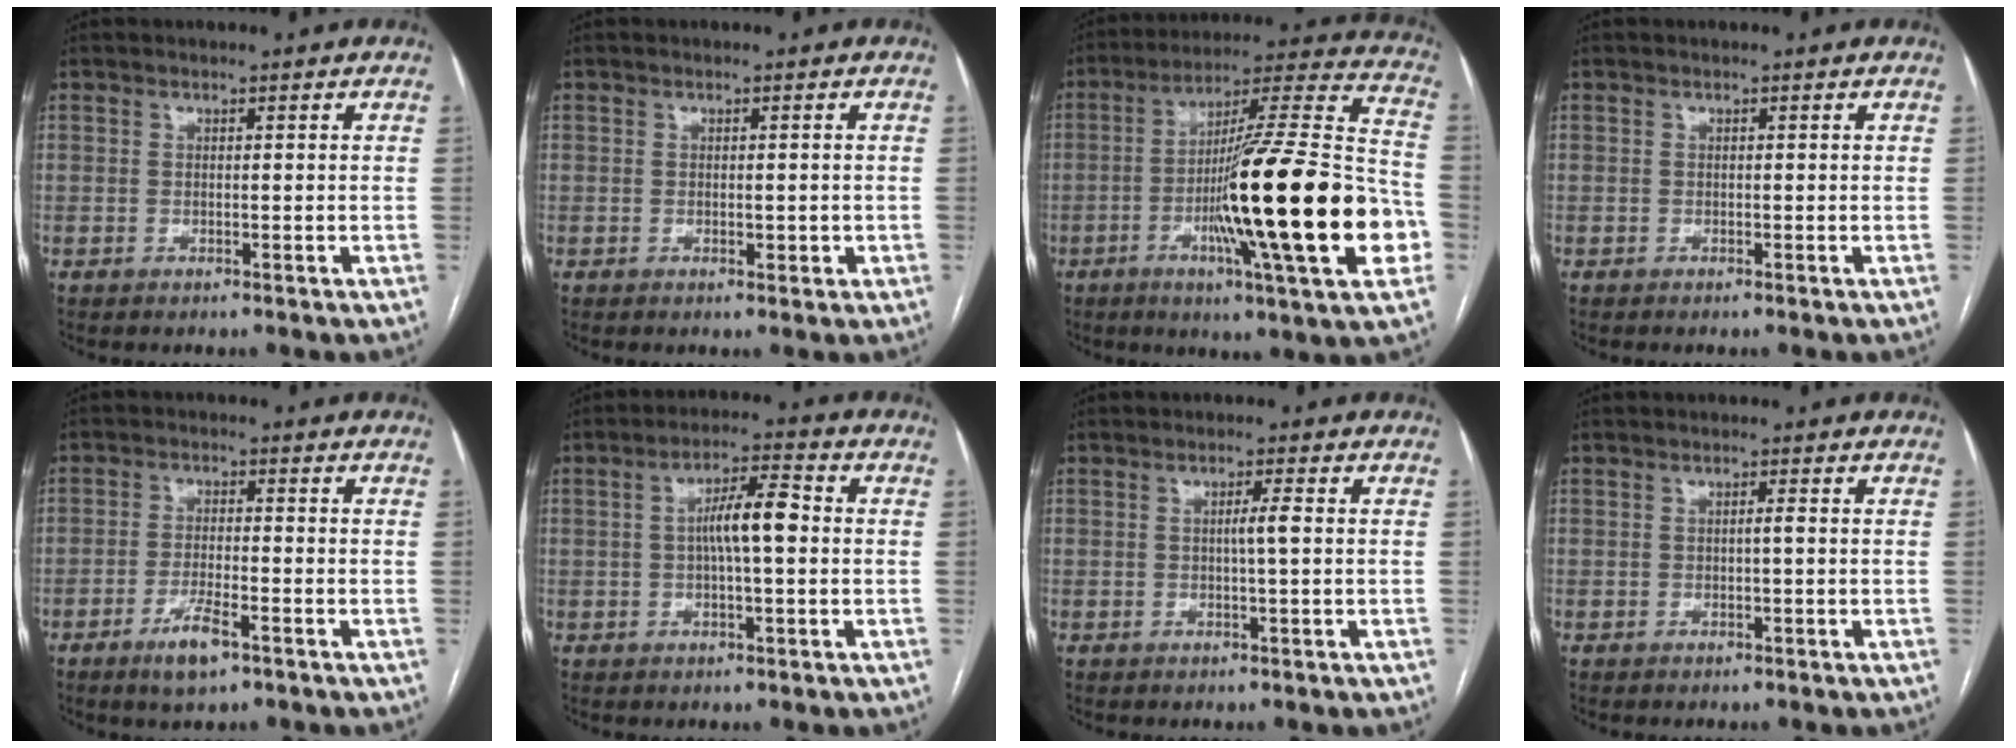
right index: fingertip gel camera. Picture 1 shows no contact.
{"total": 1.5, "force": [-0.3, 0.7, 1.3], "torque": [-0.020, 0.000, 0.000]}
{"total": 28.1, "force": [-6.9, 0.8, 27.2], "torque": [-0.378, -0.012, -0.120]}
{"total": 0.0}
{"total": 5.3, "force": [-3.2, 1.0, 4.0], "torque": [-0.078, -0.004, -0.055]}
{"total": 6.2, "force": [0.2, 0.8, 6.1], "torque": [-0.110, 0.015, 0.001]}
{"total": 2.0, "force": [0.0, -0.2, 2.0], "torque": [-0.033, 0.001, -0.001]}
{"total": 0.7, "force": [-0.1, -0.1, 0.7], "torque": [-0.009, 0.002, -0.002]}